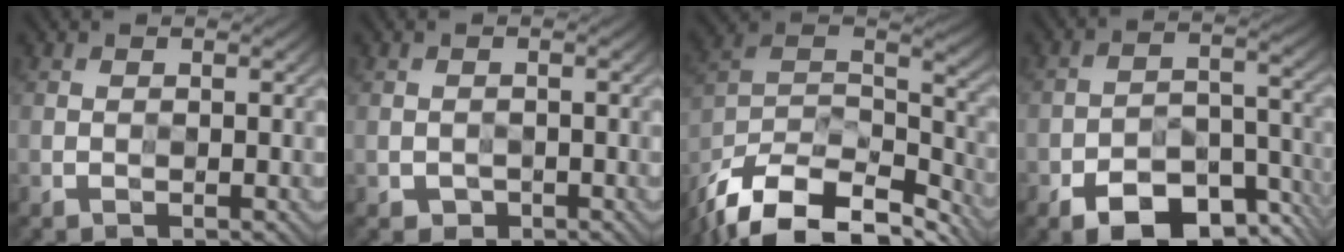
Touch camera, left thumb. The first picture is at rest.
{"total": 1.3, "force": [-0.7, 1.0, 0.5], "torque": [-0.008, -0.005, -0.013]}
{"total": 17.2, "force": [-12.7, 7.1, 9.2], "torque": [-0.218, -0.021, -0.198]}
{"total": 10.8, "force": [-6.7, 5.4, 6.5], "torque": [-0.101, -0.013, -0.112]}